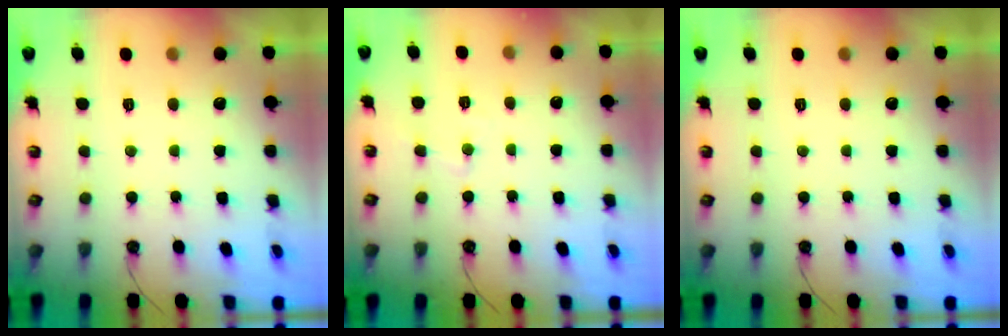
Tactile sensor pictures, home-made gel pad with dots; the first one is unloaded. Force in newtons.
{"total": 5.6, "press": 5.6, "slide": 0.8}
{"total": 0.0}